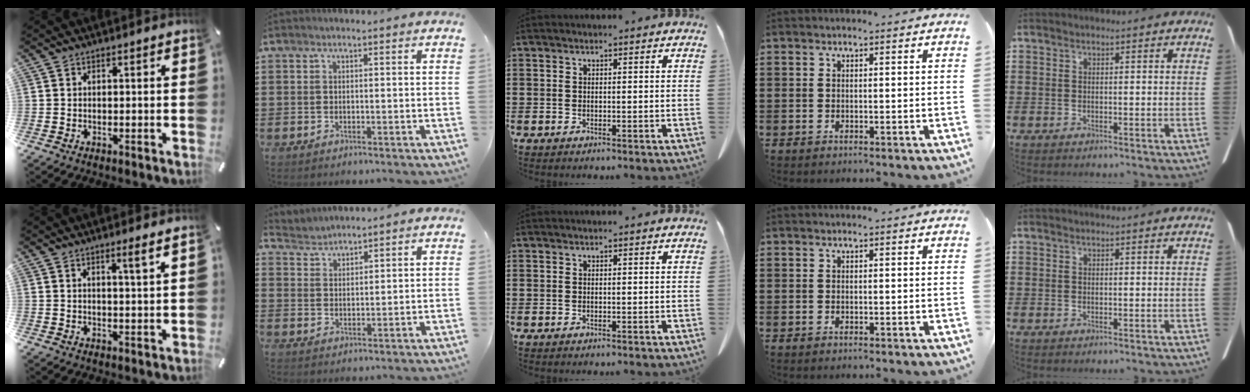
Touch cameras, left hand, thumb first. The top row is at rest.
{"thumb": {"total": 3.4, "force": [2.0, -0.1, 2.8], "torque": [-0.051, -0.006, 0.031]}, "index": {"total": 2.5, "force": [2.5, 0.3, -0.5], "torque": [0.001, -0.005, 0.046]}}